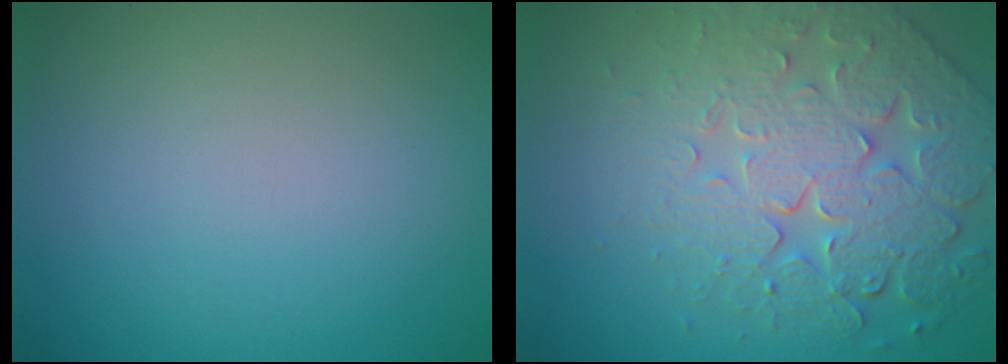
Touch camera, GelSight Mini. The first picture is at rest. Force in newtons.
{"total": 7.9, "press": 5.7, "slide": 5.4}